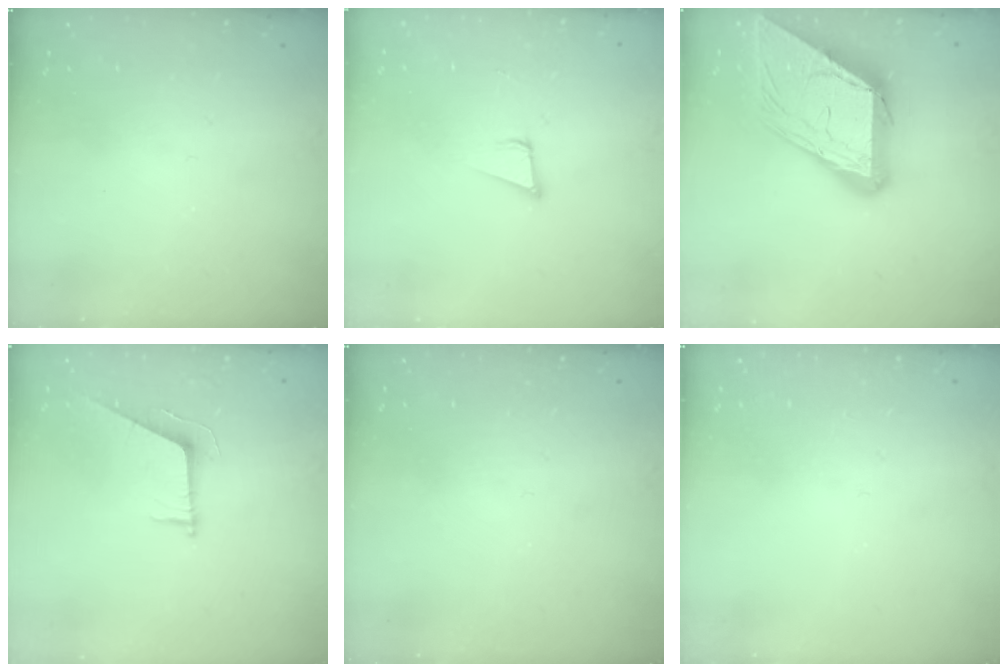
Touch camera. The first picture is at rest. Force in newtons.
{"total": 3.7, "press": 3.1, "slide": 2.1}
{"total": 23.4, "press": 23.3, "slide": 2.5}
{"total": 6.5, "press": 6.5, "slide": 0.2}
{"total": 0.0}
{"total": 0.0}